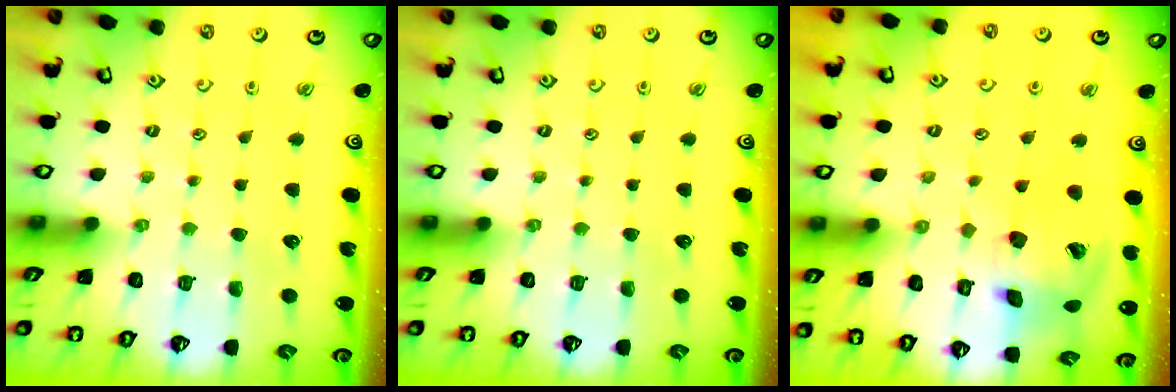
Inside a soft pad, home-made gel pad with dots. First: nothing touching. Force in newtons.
{"total": 0.0}
{"total": 15.4, "press": 15.2, "slide": 2.5}